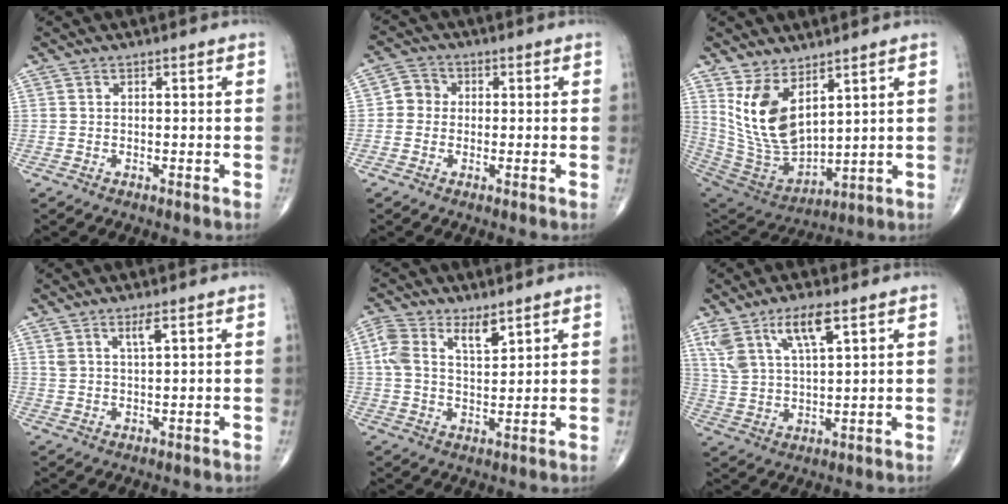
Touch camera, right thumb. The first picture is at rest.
{"total": 3.8, "force": [-0.2, 3.5, 1.4], "torque": [-0.003, 0.009, -0.013]}
{"total": 14.4, "force": [6.4, 7.1, 10.7], "torque": [-0.192, -0.041, 0.151]}
{"total": 3.1, "force": [1.8, 0.5, 2.4], "torque": [-0.050, -0.010, 0.037]}
{"total": 7.6, "force": [3.9, 3.6, 5.5], "torque": [-0.094, -0.007, 0.075]}
{"total": 9.9, "force": [5.6, 3.1, 7.6], "torque": [-0.153, -0.017, 0.117]}